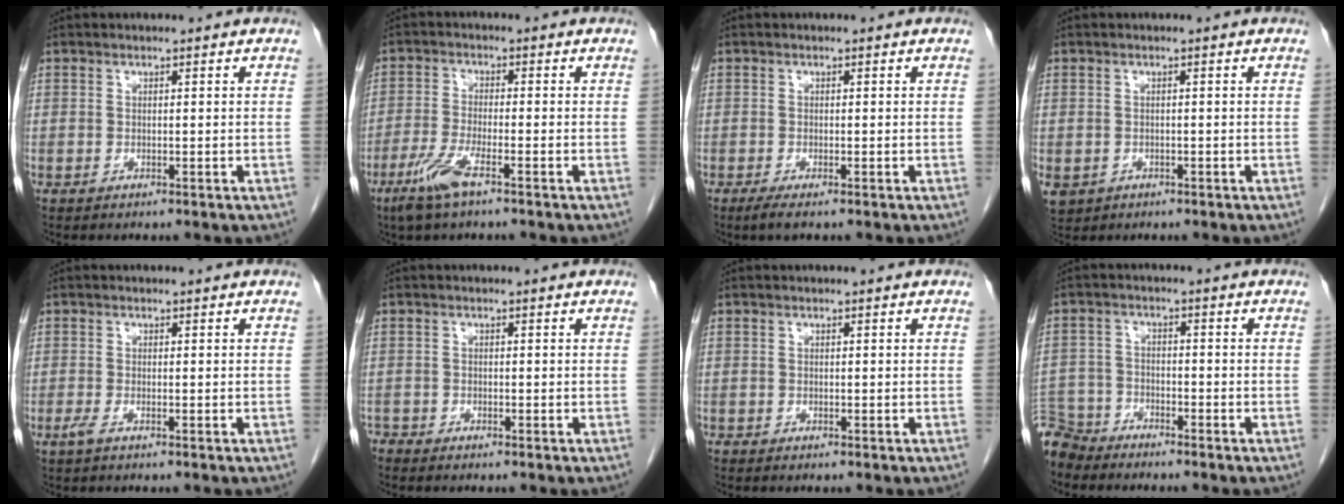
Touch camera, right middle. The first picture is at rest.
{"total": 5.7, "force": [-3.6, 0.6, 4.4], "torque": [-0.100, -0.011, -0.072]}
{"total": 1.6, "force": [-1.0, 0.1, 1.2], "torque": [-0.030, -0.007, -0.021]}
{"total": 2.8, "force": [-1.2, 2.4, 0.9], "torque": [-0.018, -0.003, -0.012]}
{"total": 1.1, "force": [-0.7, 0.1, 0.9], "torque": [-0.023, -0.003, -0.018]}
{"total": 1.2, "force": [-1.2, 0.1, -0.2], "torque": [0.004, -0.003, -0.023]}
{"total": 0.0}
{"total": 6.5, "force": [-6.2, 2.1, 0.0], "torque": [0.003, -0.005, -0.122]}